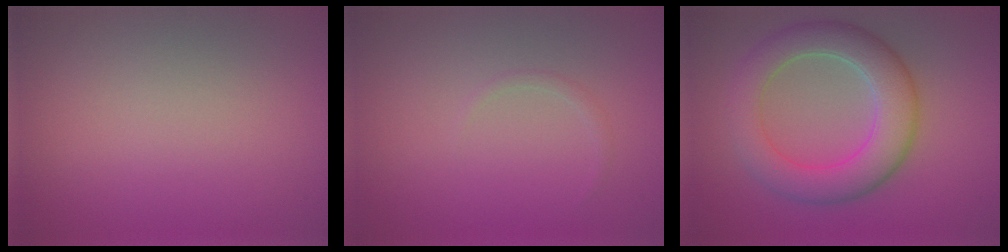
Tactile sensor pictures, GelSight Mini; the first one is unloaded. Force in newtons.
{"total": 0.6, "press": 0.6, "slide": 0.0}
{"total": 6.4, "press": 6.4, "slide": 0.3}